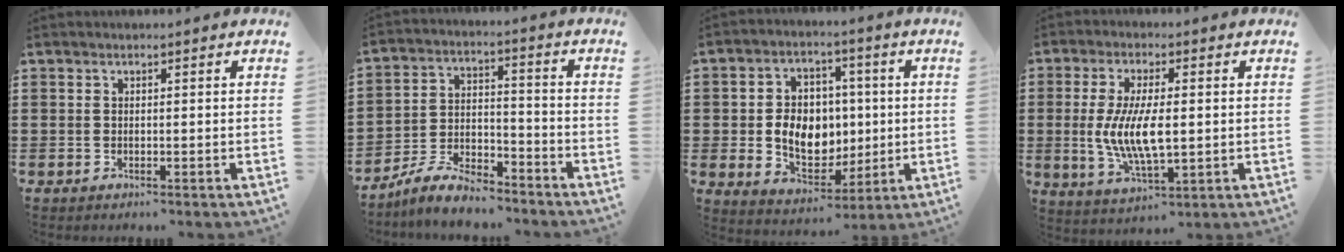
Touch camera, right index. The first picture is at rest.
{"total": 7.1, "force": [-6.6, 1.5, 2.4], "torque": [-0.054, 0.010, -0.126]}
{"total": 8.8, "force": [0.0, 7.2, 5.1], "torque": [-0.099, 0.012, 0.001]}
{"total": 9.1, "force": [-0.1, 3.5, 8.4], "torque": [-0.186, -0.007, -0.007]}